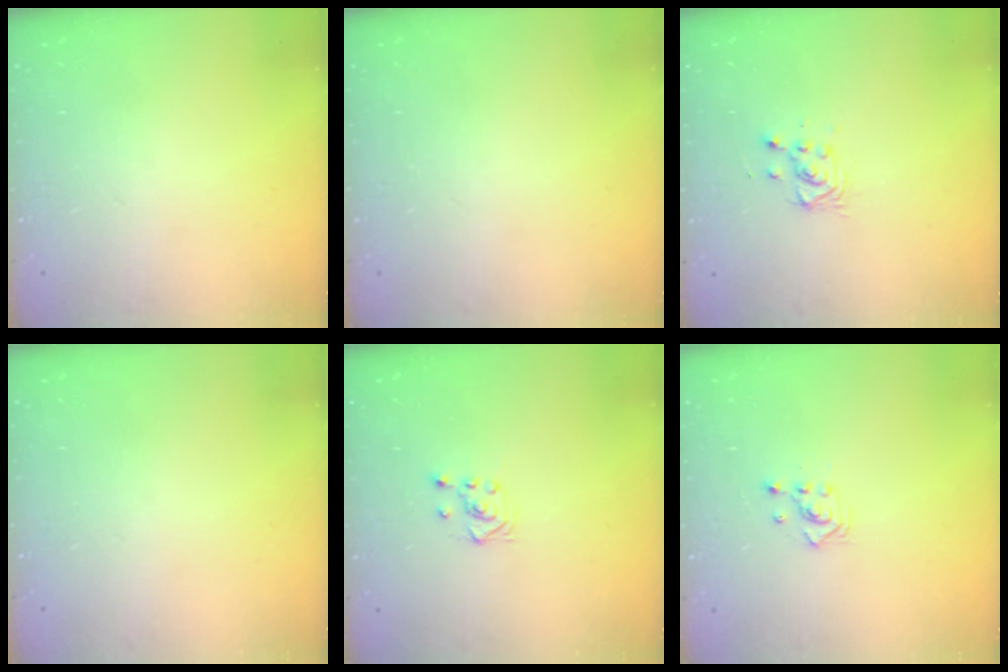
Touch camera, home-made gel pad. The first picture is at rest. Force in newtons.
{"total": 0.0}
{"total": 3.1, "press": 3.1, "slide": 0.2}
{"total": 0.0}
{"total": 3.4, "press": 3.3, "slide": 0.8}
{"total": 2.3, "press": 2.3, "slide": 0.3}